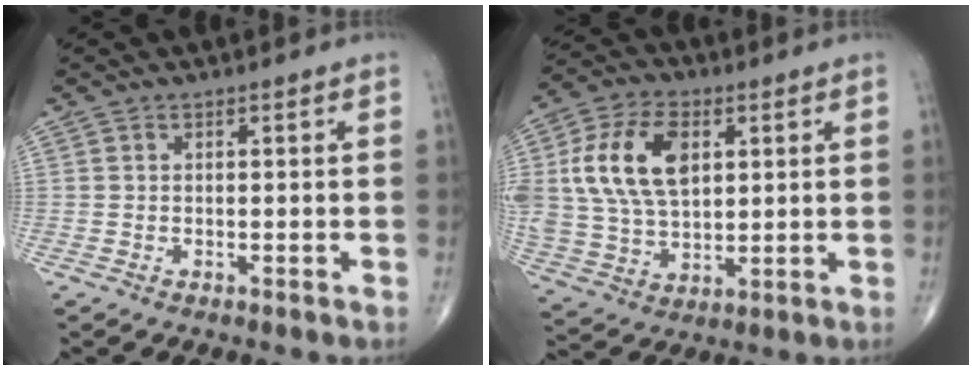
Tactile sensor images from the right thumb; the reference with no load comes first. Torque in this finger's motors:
{"motor_torque": [2.12, 2.89, 1.87, 0.46, 0.25]}